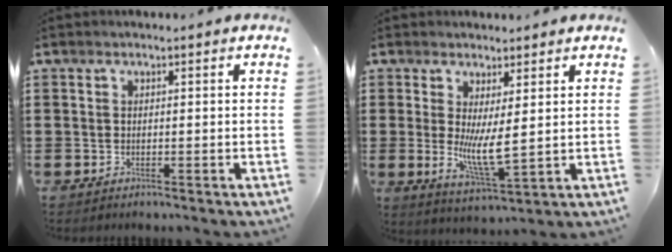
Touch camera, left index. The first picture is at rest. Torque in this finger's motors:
{"motor_torque": [1.19, -0.21, 0.63, 0.21]}